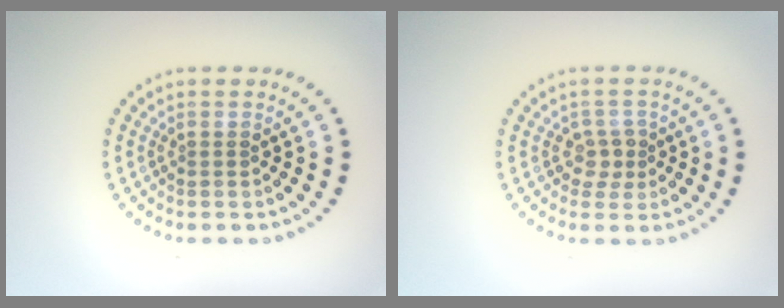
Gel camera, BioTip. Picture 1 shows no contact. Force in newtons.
{"total": 1.9, "press": 1.6, "slide": 1.0}